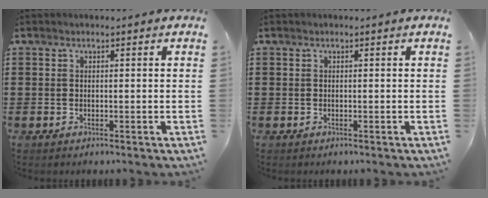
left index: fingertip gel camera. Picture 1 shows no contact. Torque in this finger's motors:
{"motor_torque": [0.00, 0.00, 0.00, 0.00]}